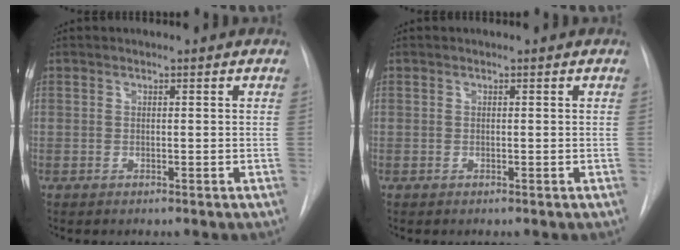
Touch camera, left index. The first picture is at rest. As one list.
[{"total": 0.0}]